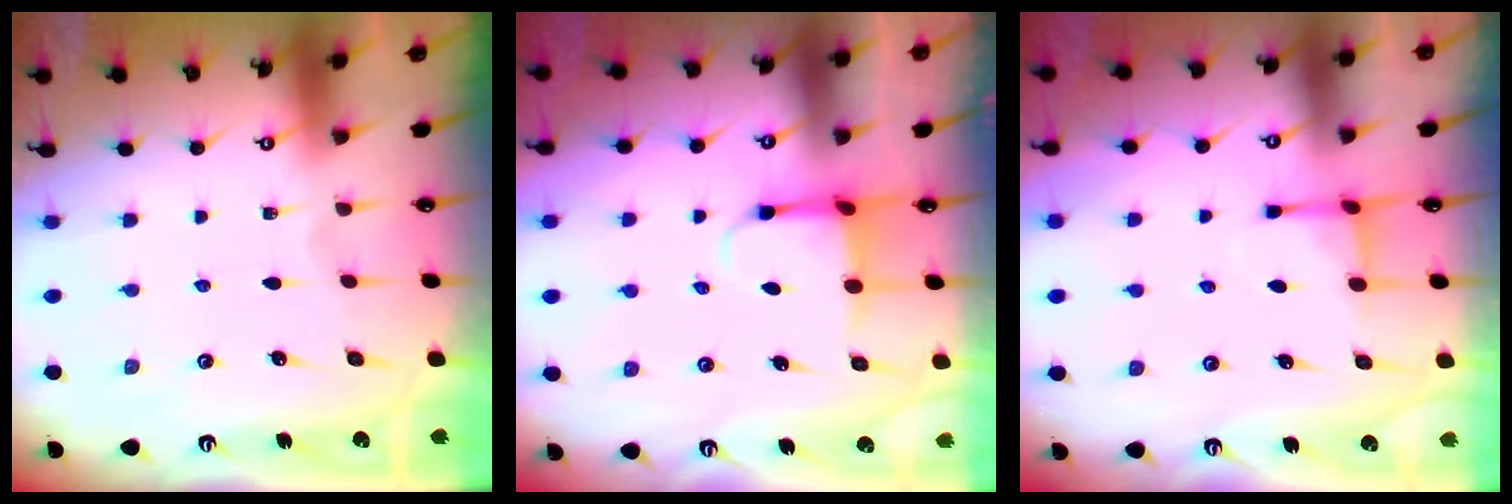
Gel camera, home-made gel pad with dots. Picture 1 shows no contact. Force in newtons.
{"total": 3.8, "press": 3.6, "slide": 1.3}
{"total": 2.8, "press": 2.7, "slide": 0.6}